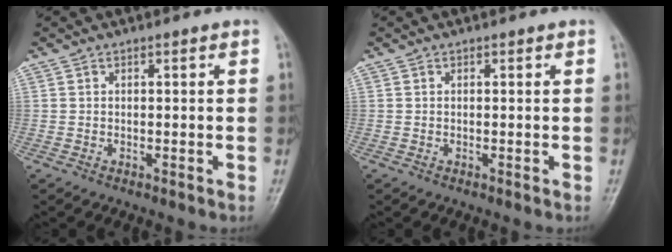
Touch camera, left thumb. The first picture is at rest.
{"total": 0.0}